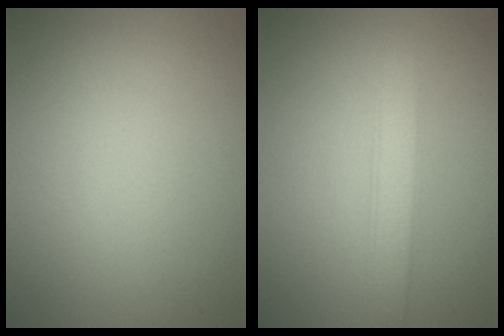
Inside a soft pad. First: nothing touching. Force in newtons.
{"total": 2.4, "press": 2.3, "slide": 0.2}